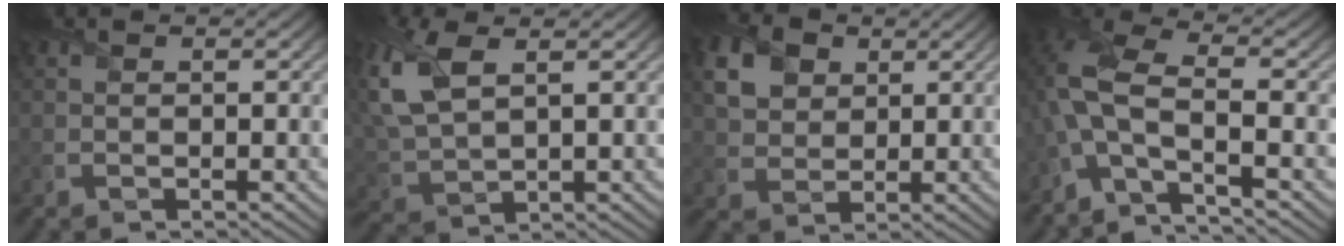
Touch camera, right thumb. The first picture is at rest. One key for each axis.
{"total": 9.3, "fx": 3.4, "fy": 4.5, "fz": 7.3, "tx": -0.212, "ty": 0.009, "tz": 0.069}
{"total": 6.5, "fx": 2.6, "fy": 4.7, "fz": 3.6, "tx": -0.102, "ty": 0.007, "tz": 0.046}
{"total": 9.0, "fx": -2.8, "fy": 3.3, "fz": 7.9, "tx": -0.188, "ty": 0.005, "tz": -0.076}